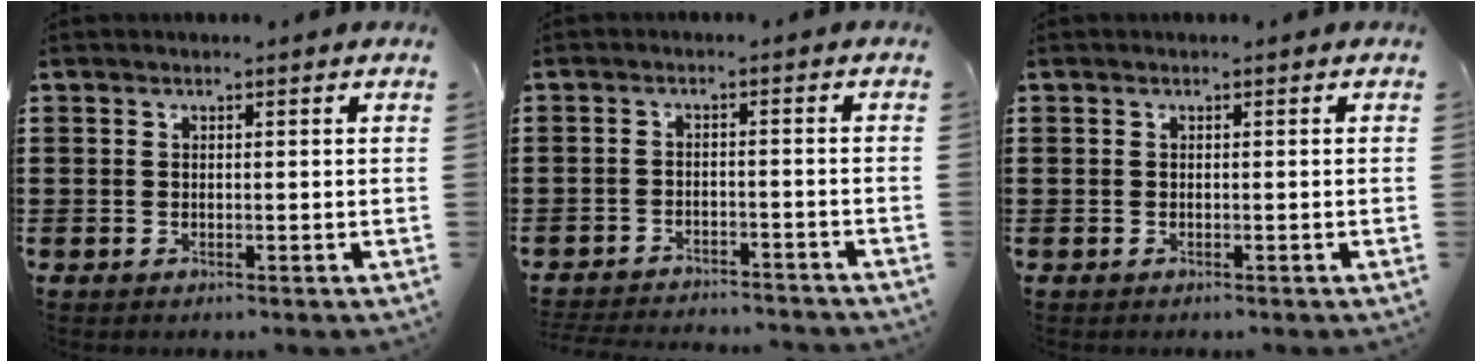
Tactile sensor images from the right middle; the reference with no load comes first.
{"total": 3.1, "force": [-3.1, 0.1, 0.1], "torque": [-0.006, 0.001, -0.066]}
{"total": 0.0}